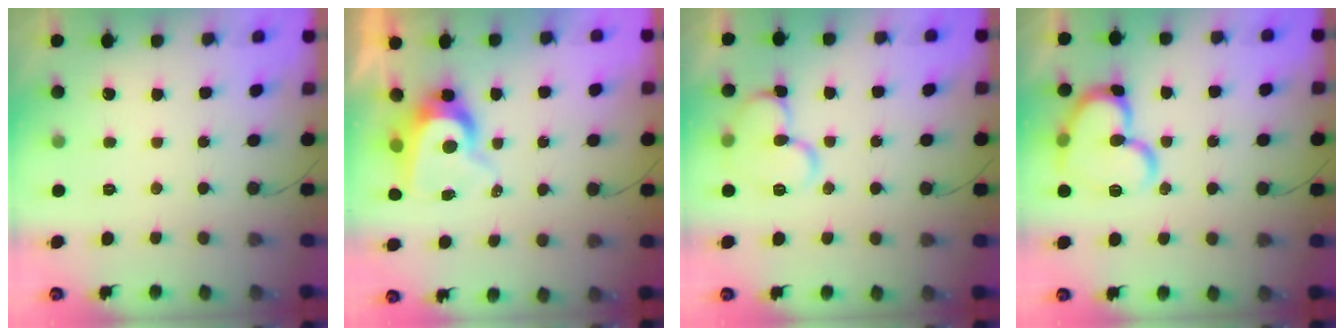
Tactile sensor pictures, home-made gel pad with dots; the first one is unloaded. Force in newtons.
{"total": 9.0, "press": 8.9, "slide": 0.9}
{"total": 11.3, "press": 11.2, "slide": 1.2}
{"total": 16.0, "press": 15.9, "slide": 1.3}